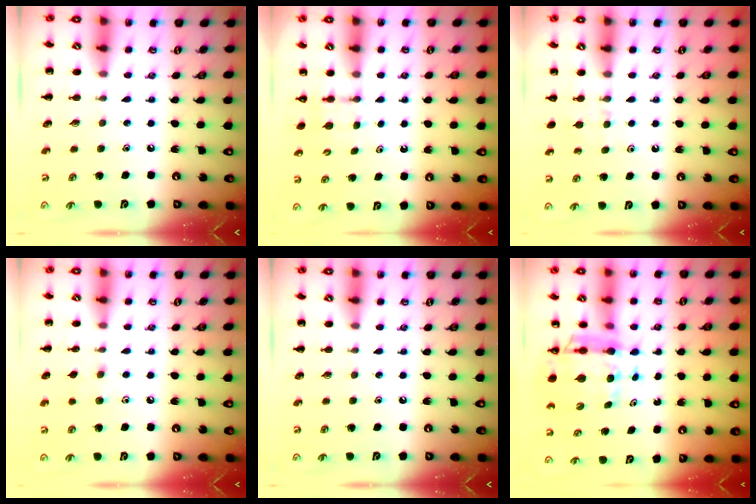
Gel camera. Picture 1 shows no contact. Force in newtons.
{"total": 2.7, "press": 2.5, "slide": 1.1}
{"total": 4.4, "press": 4.1, "slide": 1.7}
{"total": 5.2, "press": 4.9, "slide": 1.8}
{"total": 0.0}
{"total": 8.2, "press": 7.7, "slide": 2.9}